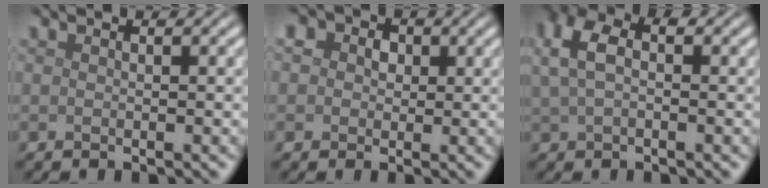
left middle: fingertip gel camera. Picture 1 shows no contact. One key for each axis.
{"total": 7.1, "fx": 3.0, "fy": 5.4, "fz": 3.5, "tx": -0.049, "ty": 0.033, "tz": 0.001}
{"total": 3.9, "fx": 0.9, "fy": 2.5, "fz": 2.9, "tx": -0.073, "ty": 0.009, "tz": 0.013}